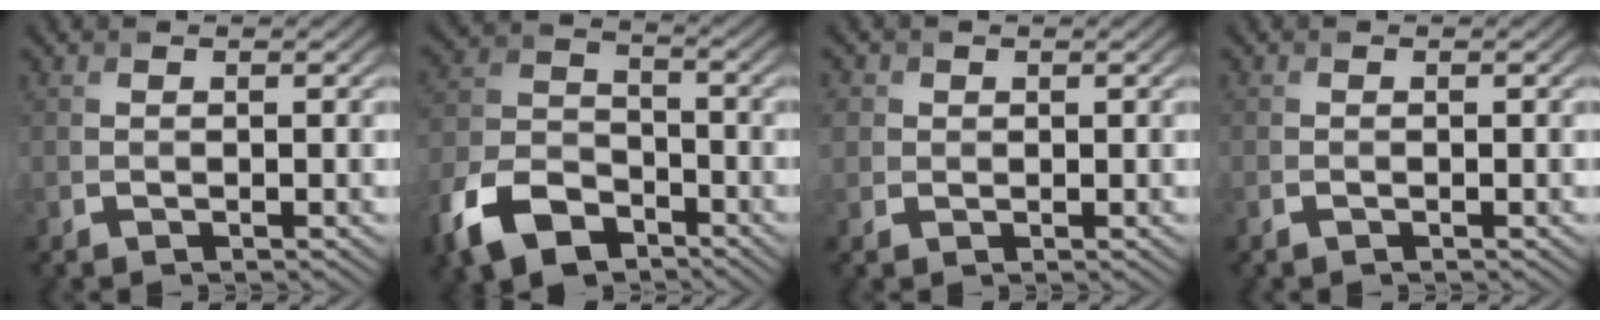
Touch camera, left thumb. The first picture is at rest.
{"total": 10.7, "force": [-6.3, 6.1, 6.1], "torque": [-0.151, -0.011, -0.136]}
{"total": 2.0, "force": [0.6, 1.9, 0.2], "torque": [-0.012, 0.006, 0.011]}
{"total": 0.0}